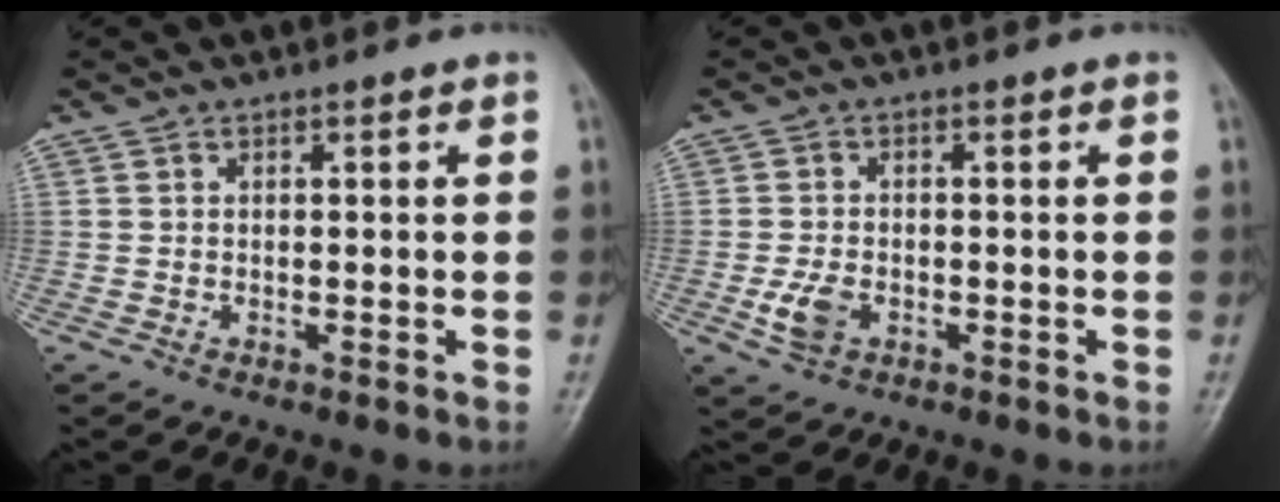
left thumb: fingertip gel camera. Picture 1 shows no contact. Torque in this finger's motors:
{"motor_torque": [-0.09, 0.22, 0.35, 0.05, 0.01]}